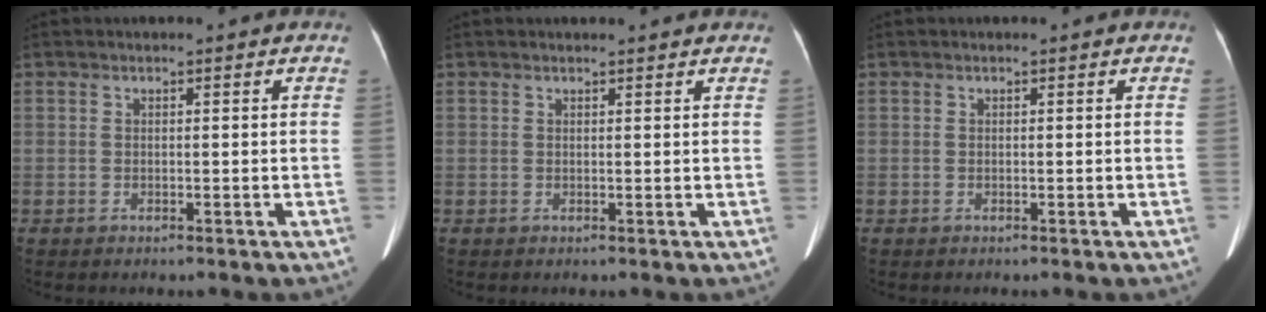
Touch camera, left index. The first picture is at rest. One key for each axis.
{"total": 3.0, "fx": 2.8, "fy": 0.4, "fz": 0.8, "tx": -0.014, "ty": 0.012, "tz": 0.030}
{"total": 0.0}